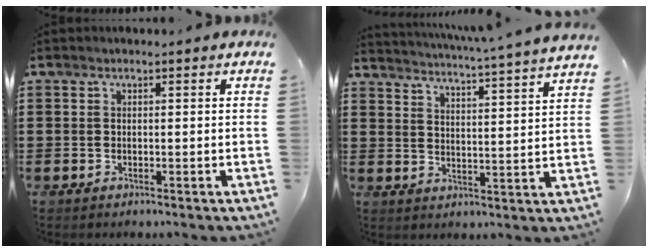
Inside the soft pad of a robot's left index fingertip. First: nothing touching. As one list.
[{"total": 4.1, "force": [3.8, -1.2, 1.2], "torque": [-0.041, -0.036, 0.058]}]